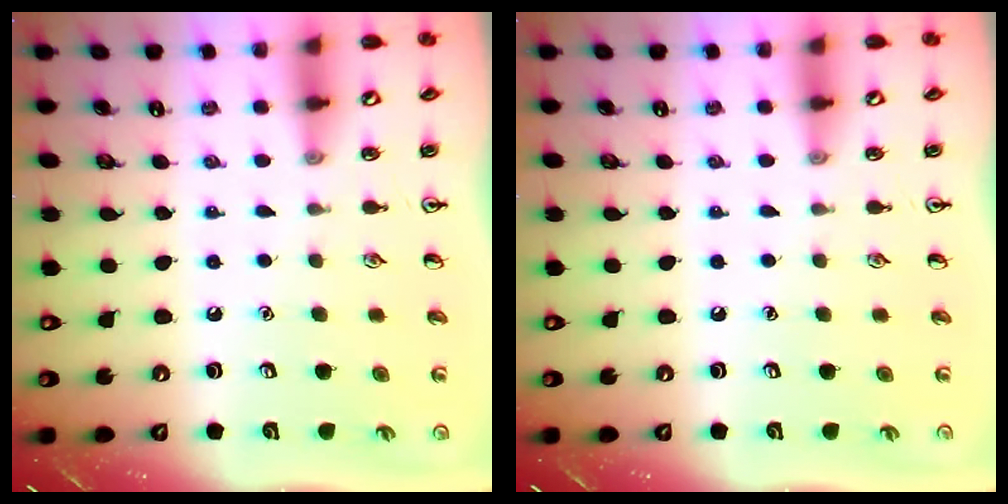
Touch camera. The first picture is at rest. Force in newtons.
{"total": 0.0}